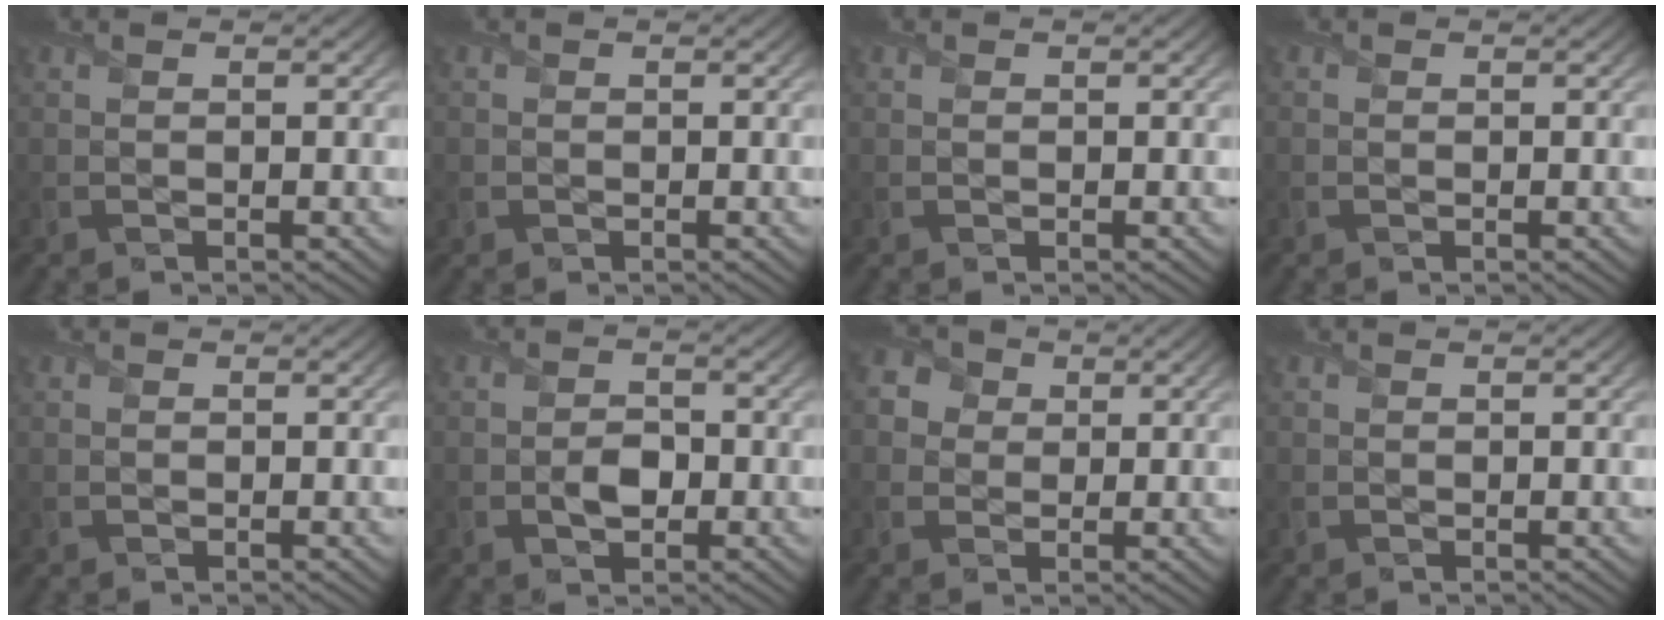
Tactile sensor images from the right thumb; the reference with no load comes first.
{"total": 1.0, "force": [-0.2, 1.0, 0.0], "torque": [0.005, -0.003, -0.007]}
{"total": 0.0}
{"total": 0.0}
{"total": 0.6, "force": [-0.1, 0.6, 0.0], "torque": [0.003, -0.003, -0.005]}
{"total": 2.3, "force": [-0.6, 1.4, 1.7], "torque": [-0.035, 0.002, -0.013]}
{"total": 3.3, "force": [0.7, 3.0, 1.2], "torque": [-0.026, 0.007, 0.006]}
{"total": 0.6, "force": [-0.2, 0.6, 0.0], "torque": [0.003, -0.004, -0.006]}